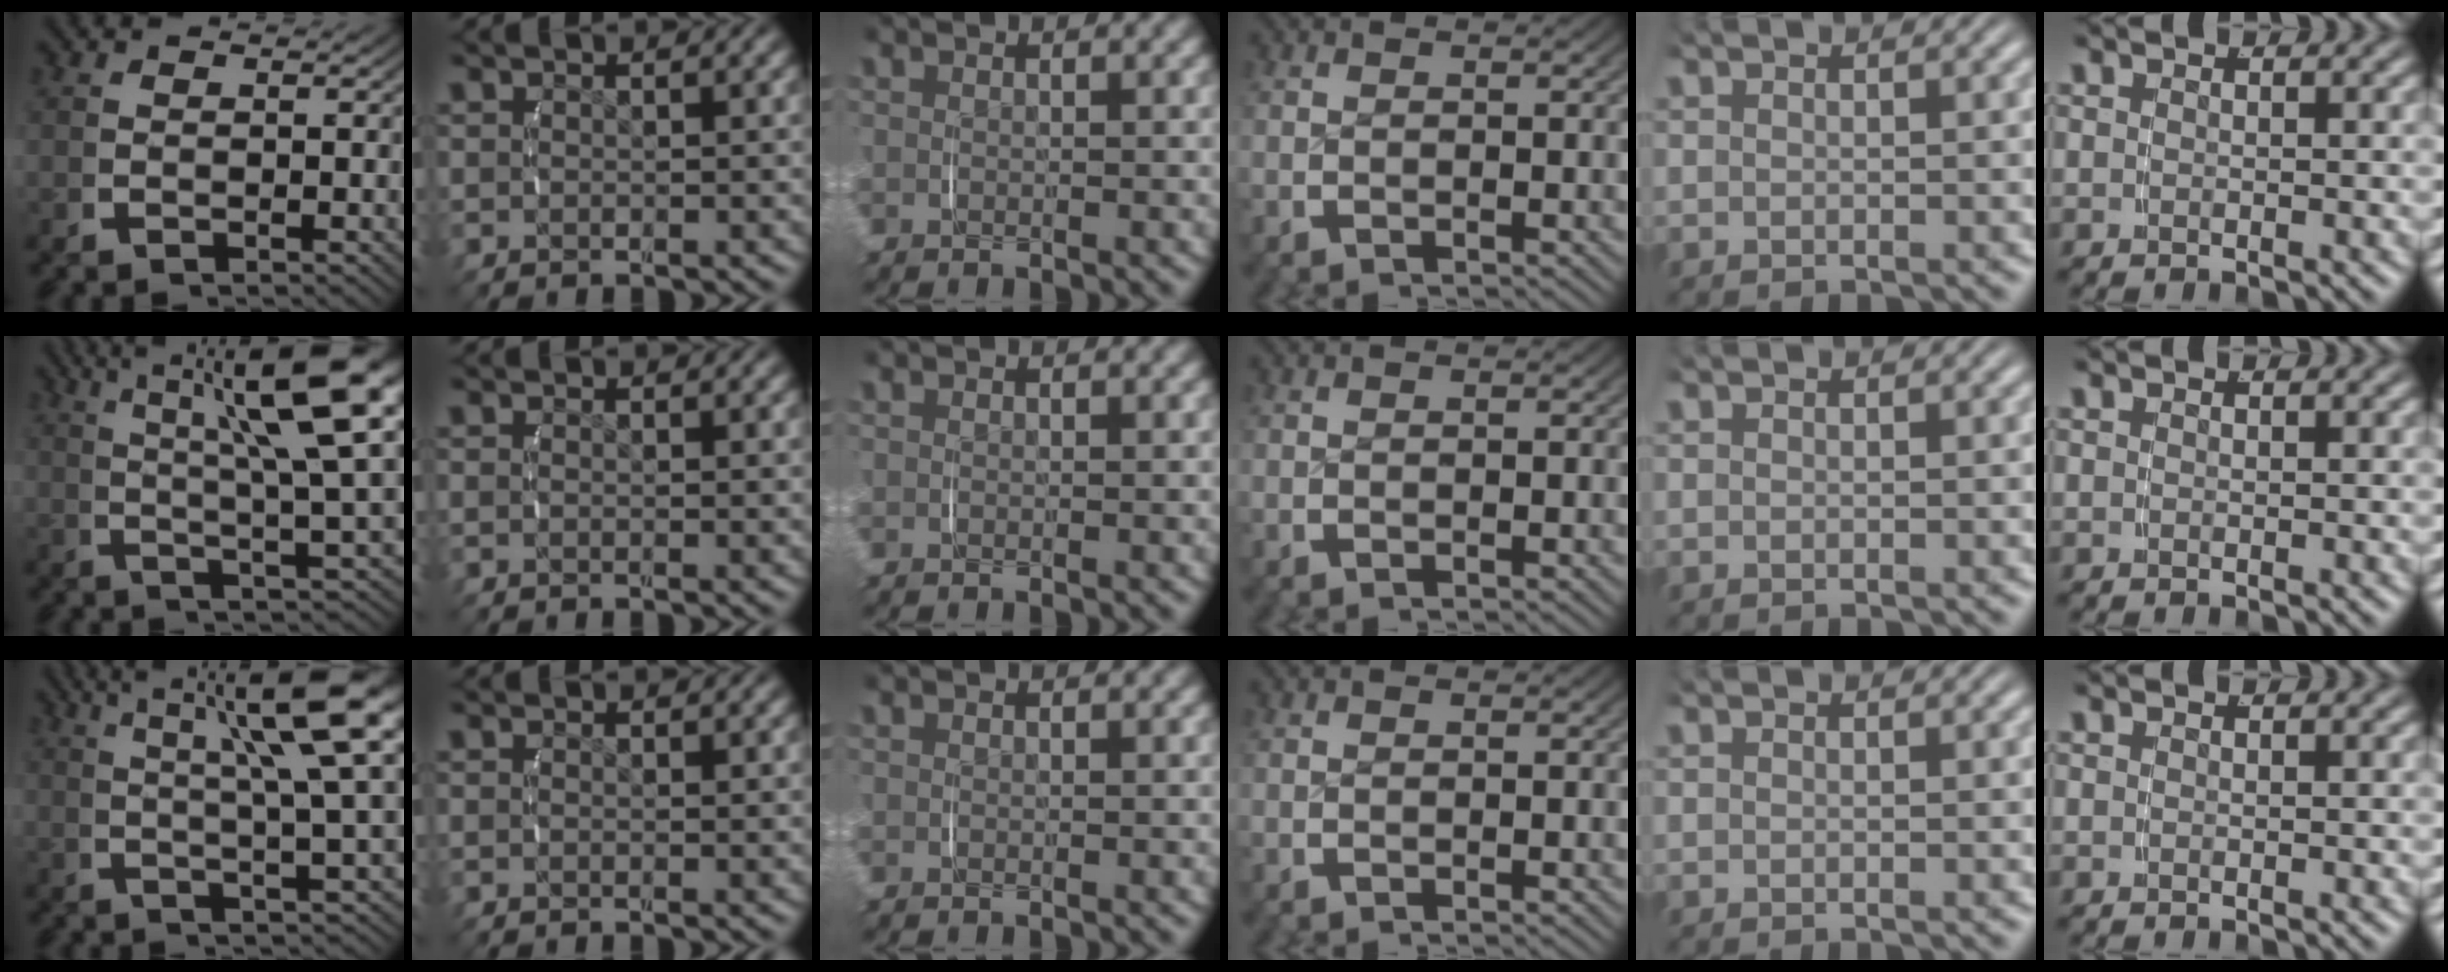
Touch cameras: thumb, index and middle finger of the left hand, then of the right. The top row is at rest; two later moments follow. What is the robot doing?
{"motion": "lift_and_place", "object": "phone"}